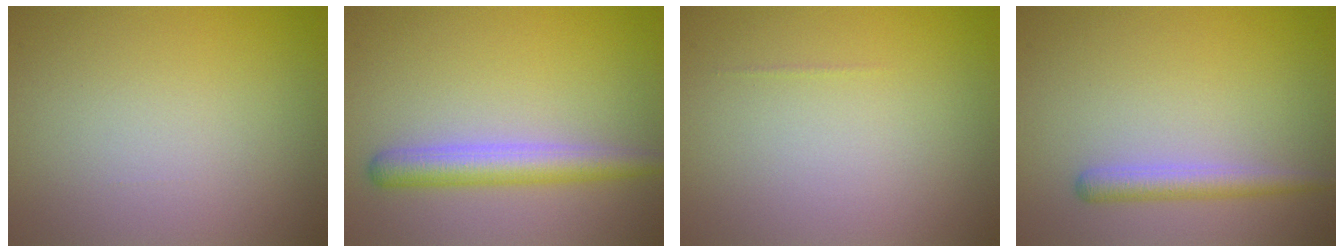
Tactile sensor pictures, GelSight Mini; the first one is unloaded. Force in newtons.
{"total": 3.6, "press": 3.6, "slide": 0.2}
{"total": 0.0}
{"total": 2.2, "press": 2.2, "slide": 0.1}